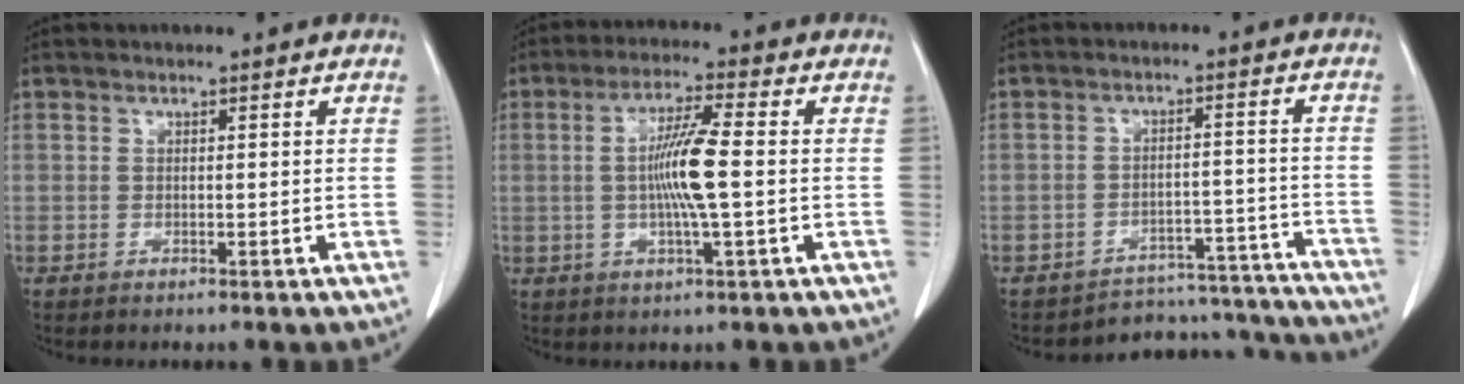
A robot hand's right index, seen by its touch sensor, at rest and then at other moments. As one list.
[{"total": 8.0, "force": [-0.3, 0.0, 8.0], "torque": [-0.151, -0.002, -0.010]}, {"total": 13.0, "force": [-12.5, 3.5, -0.8], "torque": [0.037, 0.056, -0.151]}]